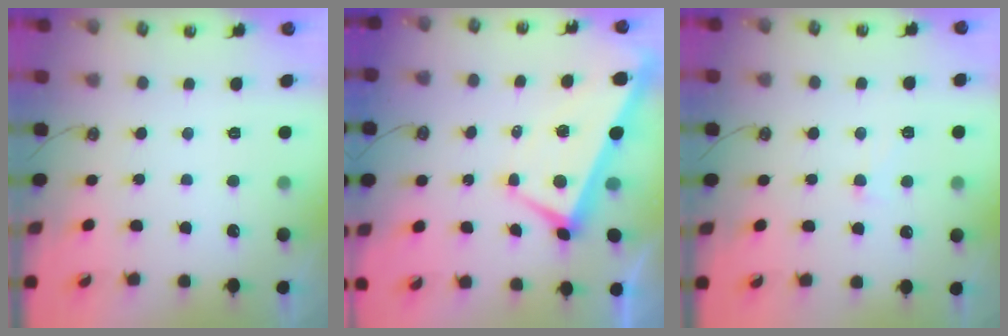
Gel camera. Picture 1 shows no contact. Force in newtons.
{"total": 1.7, "press": 1.5, "slide": 0.8}
{"total": 0.6, "press": 0.4, "slide": 0.5}